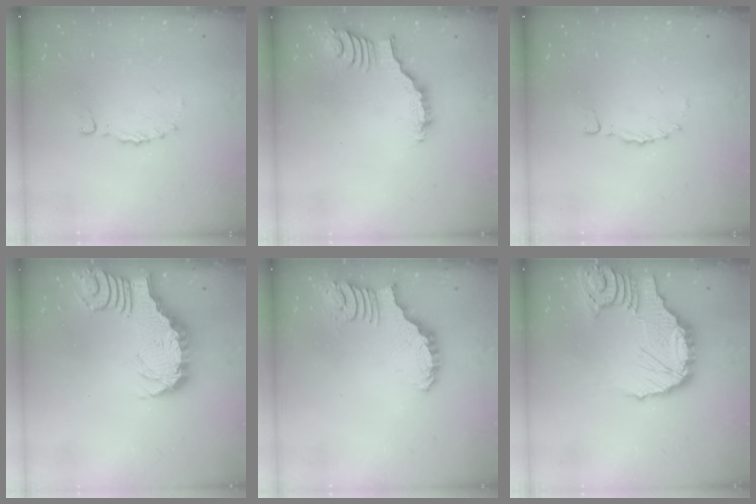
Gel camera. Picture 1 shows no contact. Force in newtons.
{"total": 3.0, "press": 3.0, "slide": 0.4}
{"total": 0.0}
{"total": 3.3, "press": 3.2, "slide": 0.5}
{"total": 2.7, "press": 2.7, "slide": 0.5}
{"total": 13.0, "press": 13.0, "slide": 1.5}